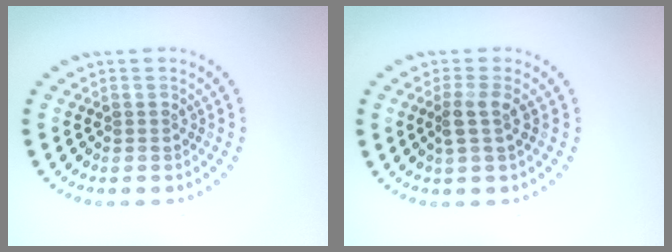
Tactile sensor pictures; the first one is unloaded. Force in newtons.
{"total": 2.0, "press": 1.6, "slide": 1.2}